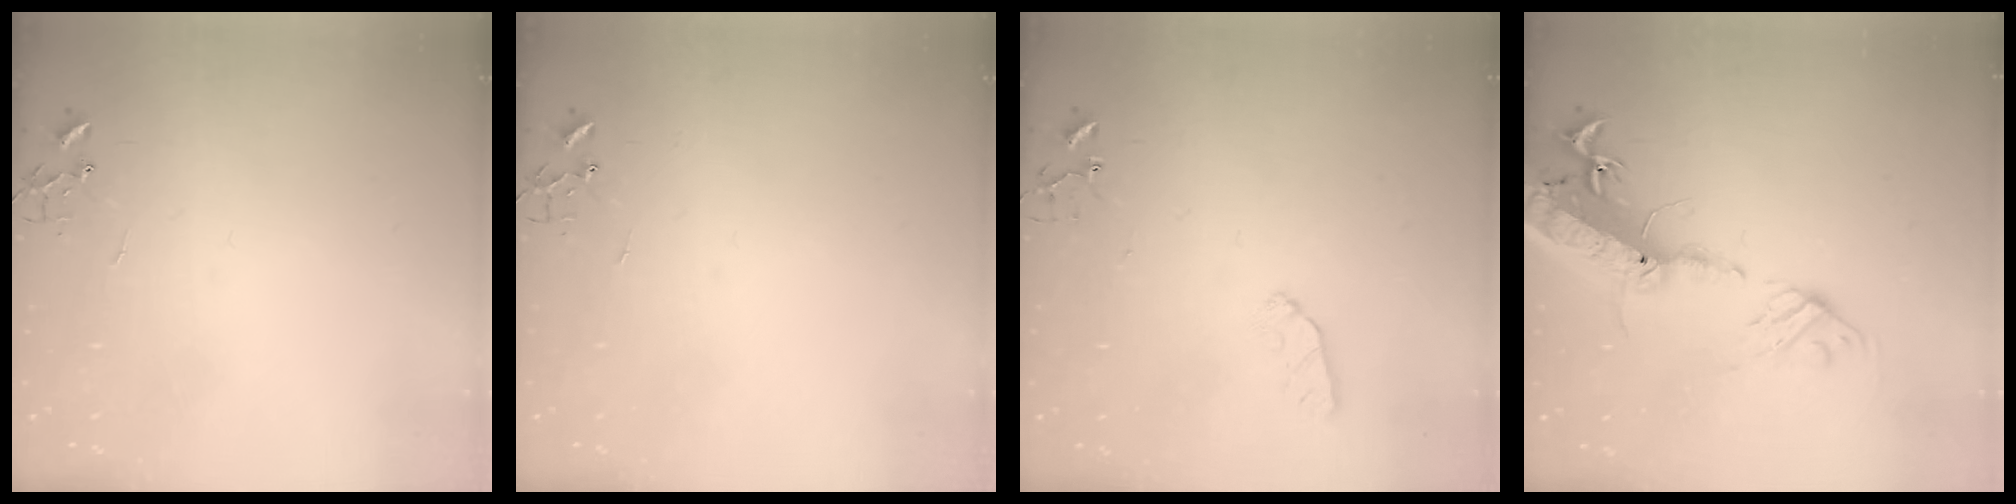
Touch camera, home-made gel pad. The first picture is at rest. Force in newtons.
{"total": 0.0}
{"total": 5.4, "press": 5.3, "slide": 0.7}
{"total": 23.3, "press": 22.7, "slide": 5.2}